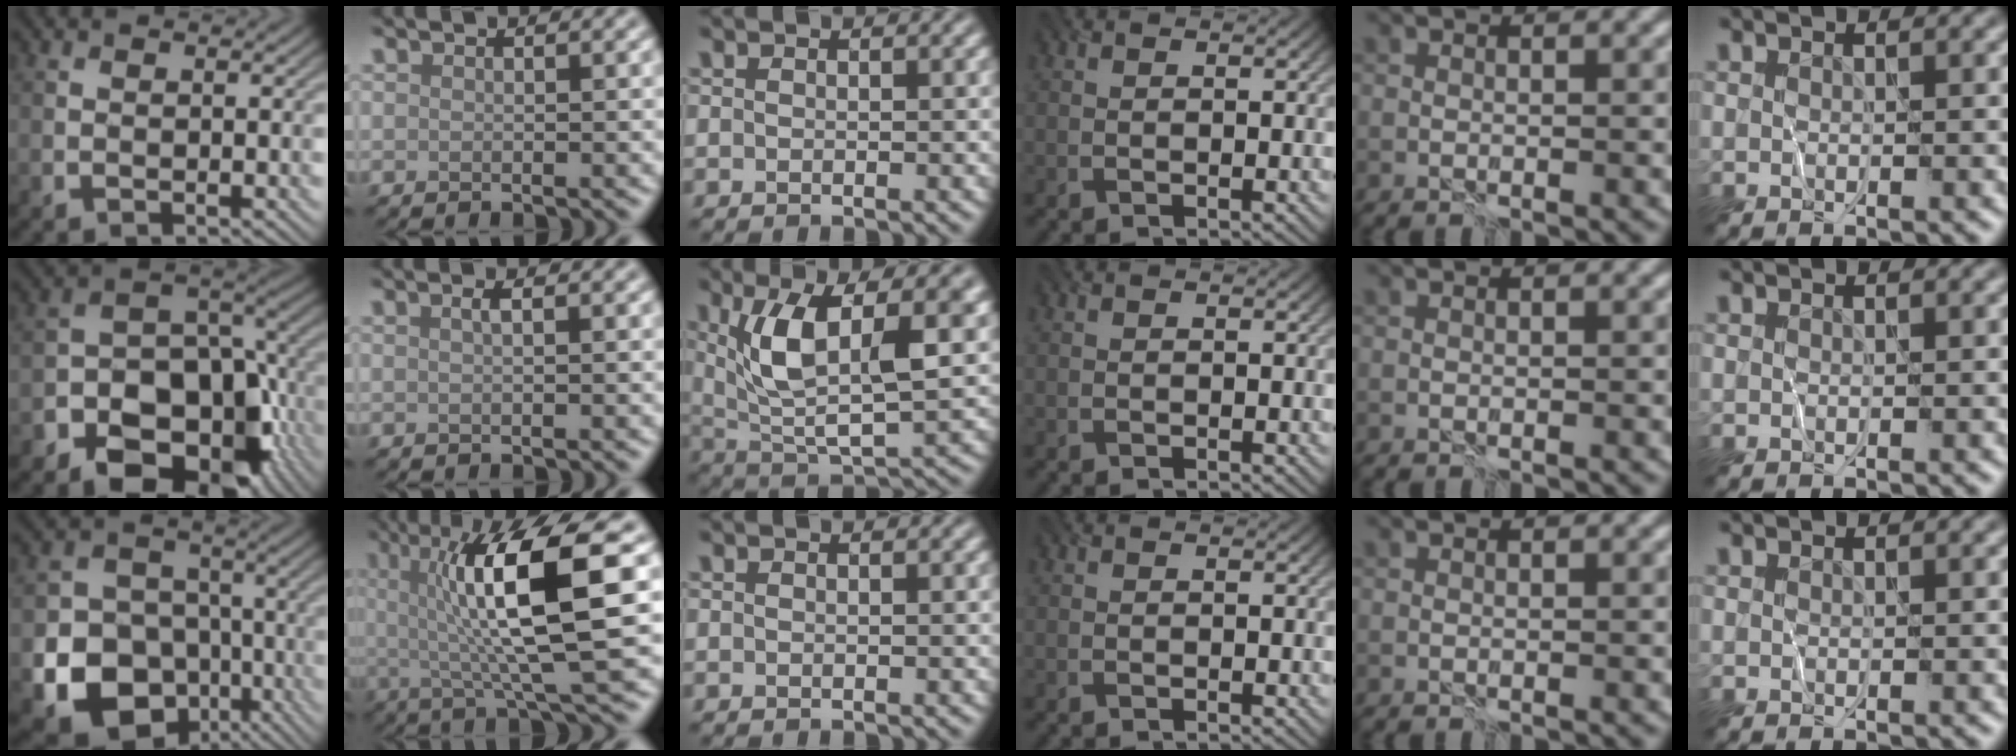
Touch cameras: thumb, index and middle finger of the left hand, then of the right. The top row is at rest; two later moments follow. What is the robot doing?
{"motion": "wrap", "object": "plastic wrap"}